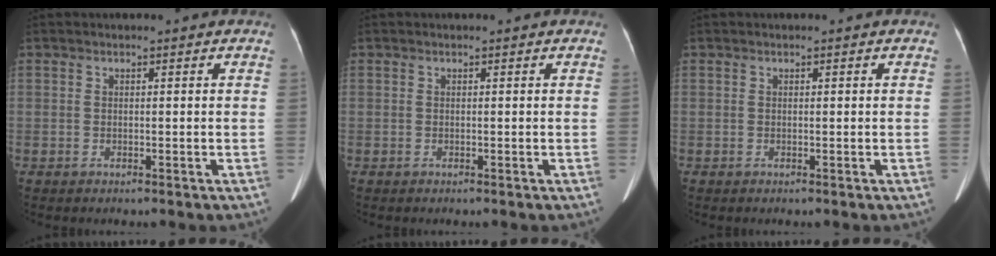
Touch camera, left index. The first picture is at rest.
{"total": 0.0}
{"total": 0.0}